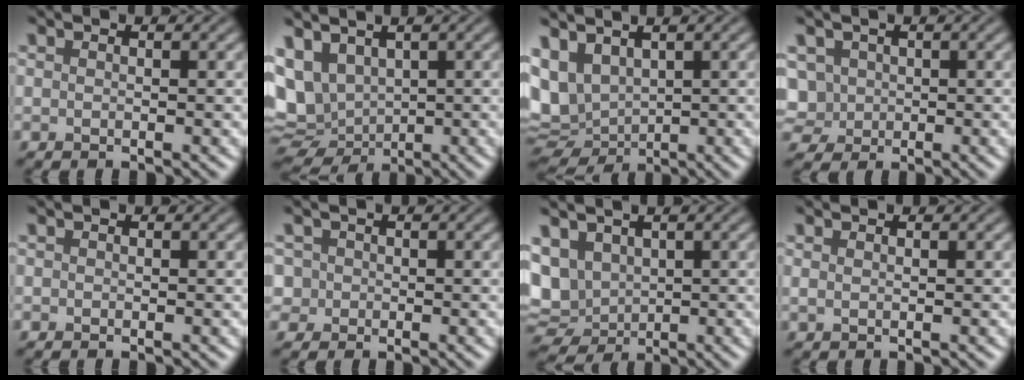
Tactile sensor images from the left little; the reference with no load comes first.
{"total": 7.5, "force": [1.6, 5.4, 4.9], "torque": [-0.094, -0.009, 0.041]}
{"total": 7.2, "force": [1.9, 4.8, 5.1], "torque": [-0.103, -0.007, 0.047]}
{"total": 4.9, "force": [0.5, 4.3, 2.2], "torque": [-0.061, 0.017, 0.004]}
{"total": 0.0}
{"total": 1.8, "force": [0.3, 1.8, 0.4], "torque": [-0.002, 0.007, 0.004]}
{"total": 6.1, "force": [1.2, 4.6, 3.7], "torque": [-0.090, -0.005, 0.026]}
{"total": 0.7, "force": [0.4, 0.2, 0.5], "torque": [-0.009, 0.000, 0.008]}